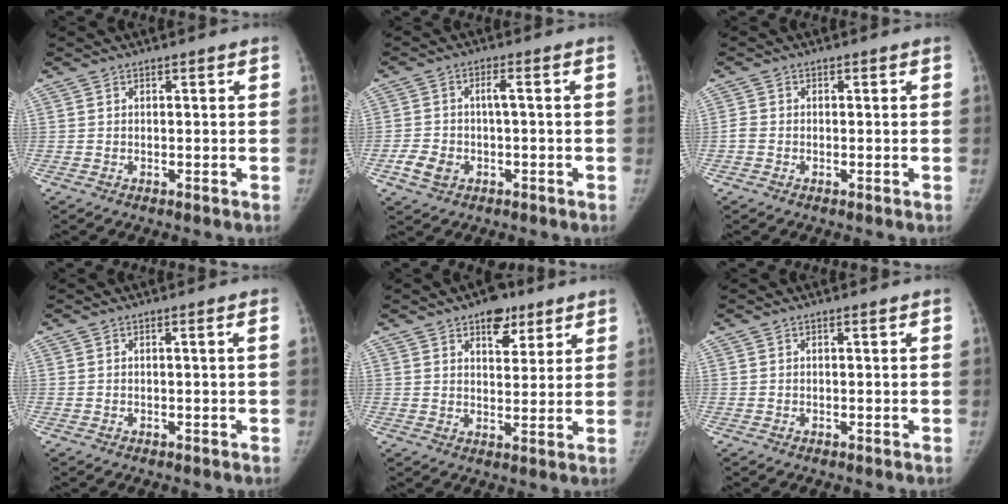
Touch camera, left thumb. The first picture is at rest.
{"total": 5.3, "force": [-1.6, 2.9, 4.1], "torque": [-0.084, 0.019, -0.023]}
{"total": 1.5, "force": [-0.6, 1.1, 0.8], "torque": [-0.014, 0.002, -0.018]}
{"total": 0.8, "force": [0.0, -0.3, 0.7], "torque": [-0.011, -0.001, 0.000]}
{"total": 7.6, "force": [4.7, 4.3, 4.2], "torque": [-0.025, -0.021, 0.066]}
{"total": 0.0}